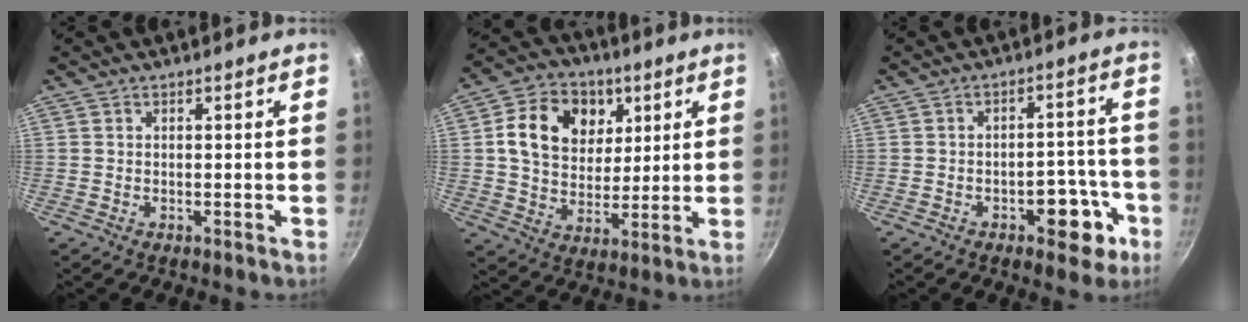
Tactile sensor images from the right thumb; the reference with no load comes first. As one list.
[{"total": 15.4, "force": [4.8, 11.9, 8.5], "torque": [-0.119, -0.006, 0.075]}, {"total": 9.1, "force": [-4.3, 4.9, 6.3], "torque": [-0.044, 0.038, -0.049]}]